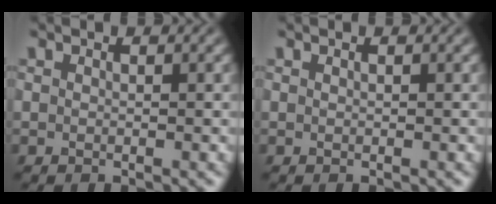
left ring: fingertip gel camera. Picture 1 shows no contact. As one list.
[{"total": 0.0}]